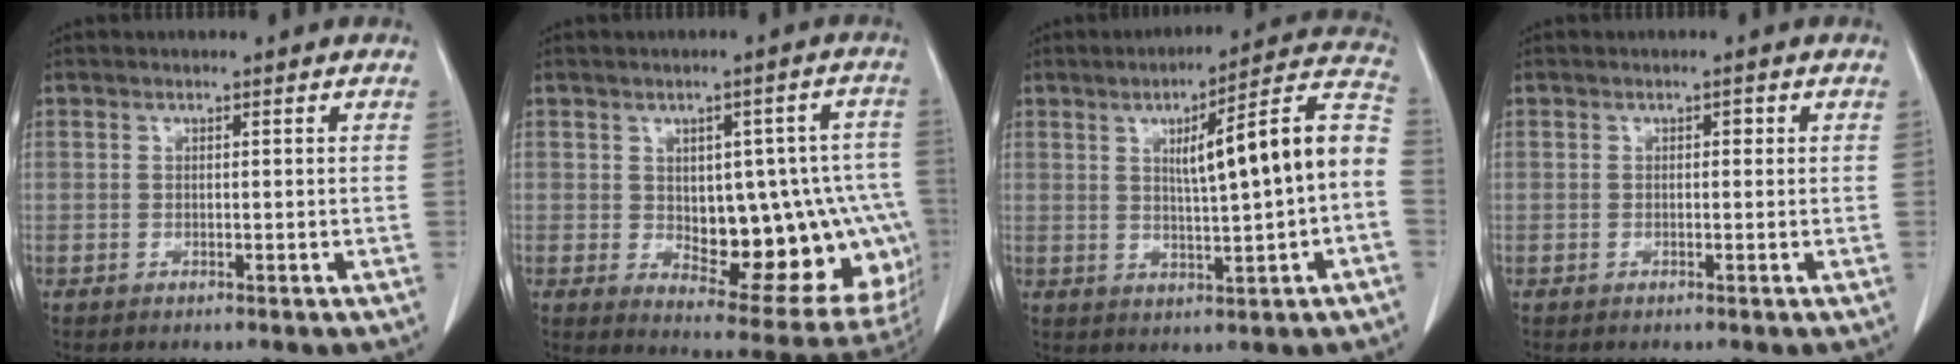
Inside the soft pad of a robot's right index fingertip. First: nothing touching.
{"total": 19.2, "force": [-2.0, 9.0, 16.9], "torque": [-0.149, 0.026, 0.007]}
{"total": 13.9, "force": [0.6, 0.9, 13.9], "torque": [-0.189, 0.032, 0.009]}
{"total": 0.7, "force": [0.1, 0.4, 0.5], "torque": [-0.006, 0.005, 0.001]}